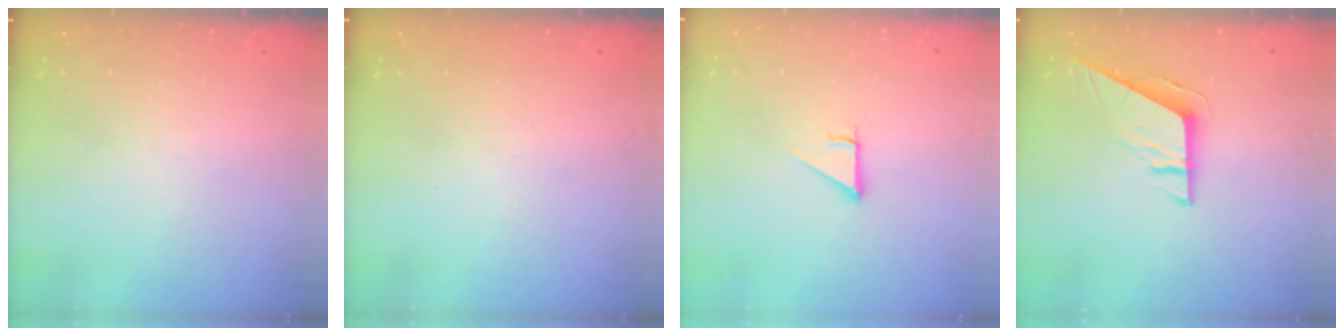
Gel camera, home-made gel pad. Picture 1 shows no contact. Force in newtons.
{"total": 0.0}
{"total": 2.7, "press": 2.7, "slide": 0.3}
{"total": 9.2, "press": 9.2, "slide": 0.4}